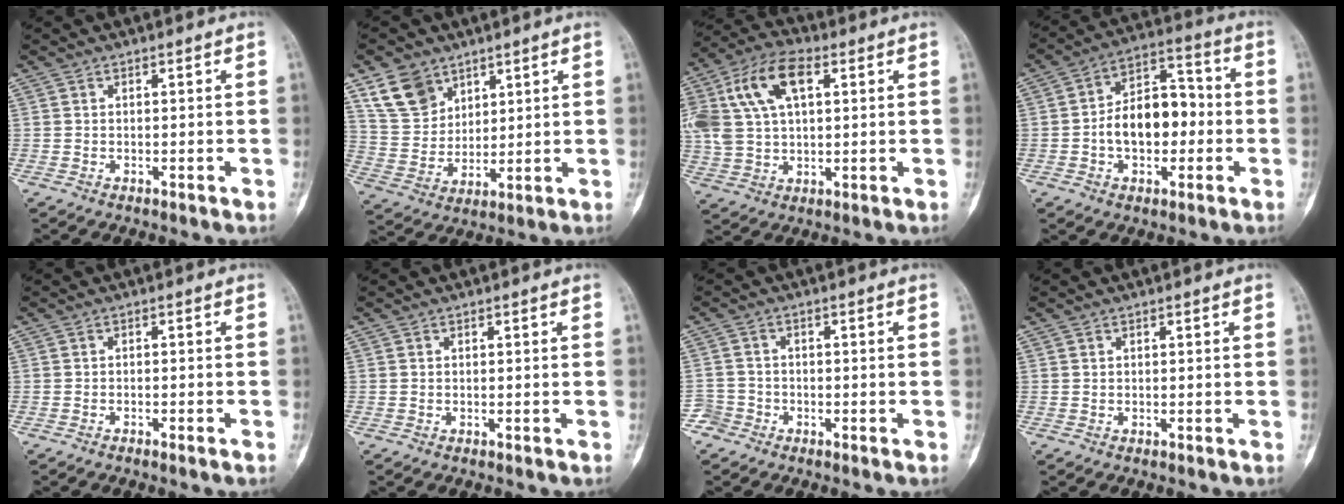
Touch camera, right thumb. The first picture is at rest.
{"total": 10.1, "force": [6.4, 7.0, 3.4], "torque": [-0.047, -0.030, 0.135]}
{"total": 16.1, "force": [4.9, 9.3, 12.2], "torque": [-0.250, 0.018, 0.089]}
{"total": 13.0, "force": [-1.6, 8.3, 9.8], "torque": [-0.126, 0.043, -0.033]}
{"total": 1.6, "force": [-1.2, -0.1, 1.1], "torque": [-0.020, 0.008, -0.012]}
{"total": 0.0}
{"total": 3.0, "force": [-2.0, 2.1, -0.6], "torque": [0.023, 0.014, -0.045]}
{"total": 0.0}